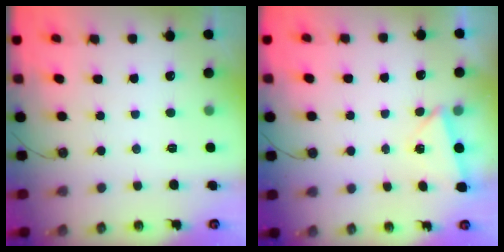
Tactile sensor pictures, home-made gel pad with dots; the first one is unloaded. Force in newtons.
{"total": 2.7, "press": 2.1, "slide": 1.8}